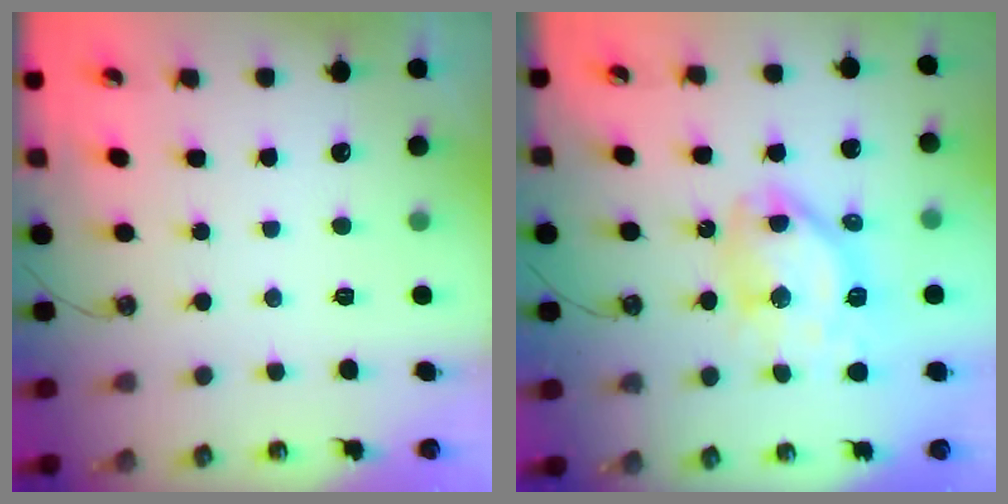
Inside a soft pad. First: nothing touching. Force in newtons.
{"total": 12.8, "press": 12.7, "slide": 1.5}